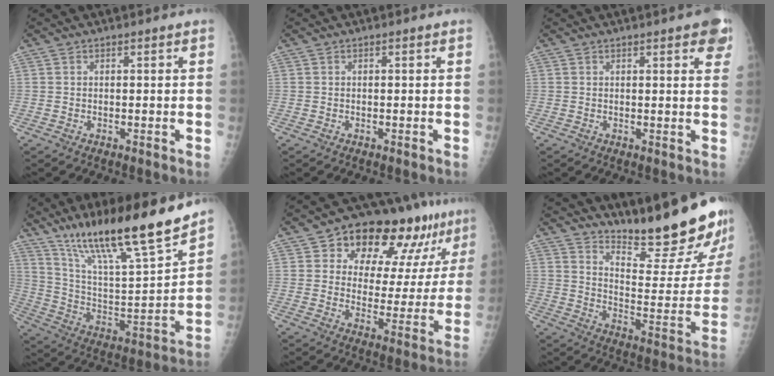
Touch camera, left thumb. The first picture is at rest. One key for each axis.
{"total": 0.0}
{"total": 5.9, "fx": 3.2, "fy": 1.6, "fz": 4.7, "tx": -0.037, "ty": -0.004, "tz": 0.034}
{"total": 22.8, "fx": 17.0, "fy": 2.9, "fz": 15.0, "tx": -0.230, "ty": -0.072, "tz": 0.300}
{"total": 19.2, "fx": 11.0, "fy": 9.7, "fz": 12.4, "tx": -0.120, "ty": -0.019, "tz": 0.161}
{"total": 22.8, "fx": 19.6, "fy": 3.0, "fz": 11.2, "tx": -0.135, "ty": -0.166, "tz": 0.274}